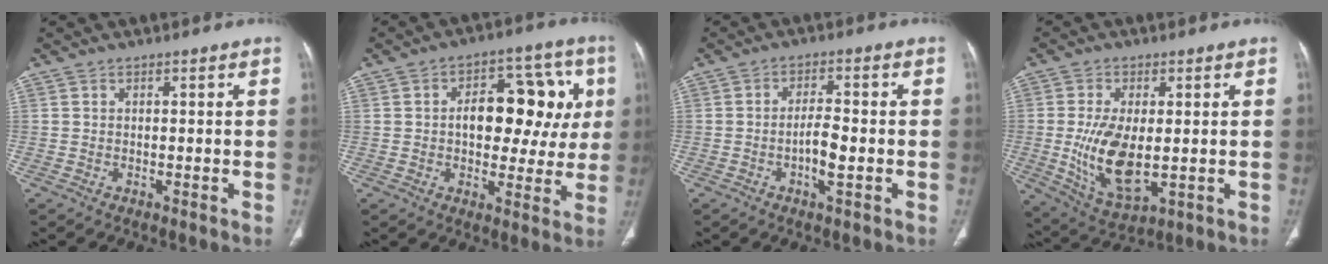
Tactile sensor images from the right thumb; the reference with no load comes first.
{"total": 16.0, "force": [2.2, 9.6, 12.6], "torque": [-0.116, 0.025, 0.032]}
{"total": 4.6, "force": [-1.2, 1.4, 4.2], "torque": [-0.080, 0.006, -0.024]}
{"total": 12.6, "force": [-0.9, 6.3, 10.9], "torque": [-0.205, -0.020, 0.001]}